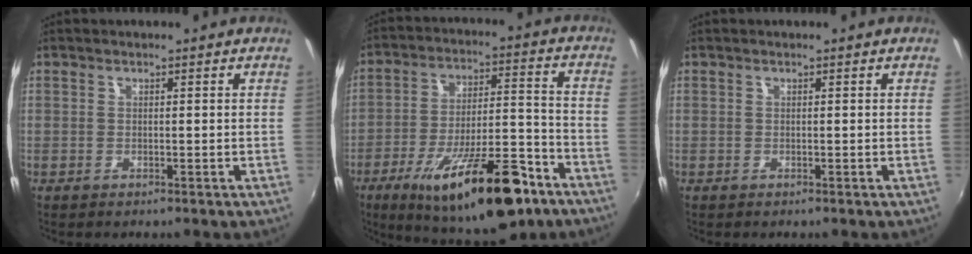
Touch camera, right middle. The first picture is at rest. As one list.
[{"total": 22.2, "force": [-13.4, 6.7, 16.4], "torque": [-0.268, -0.020, -0.201]}, {"total": 0.0}]